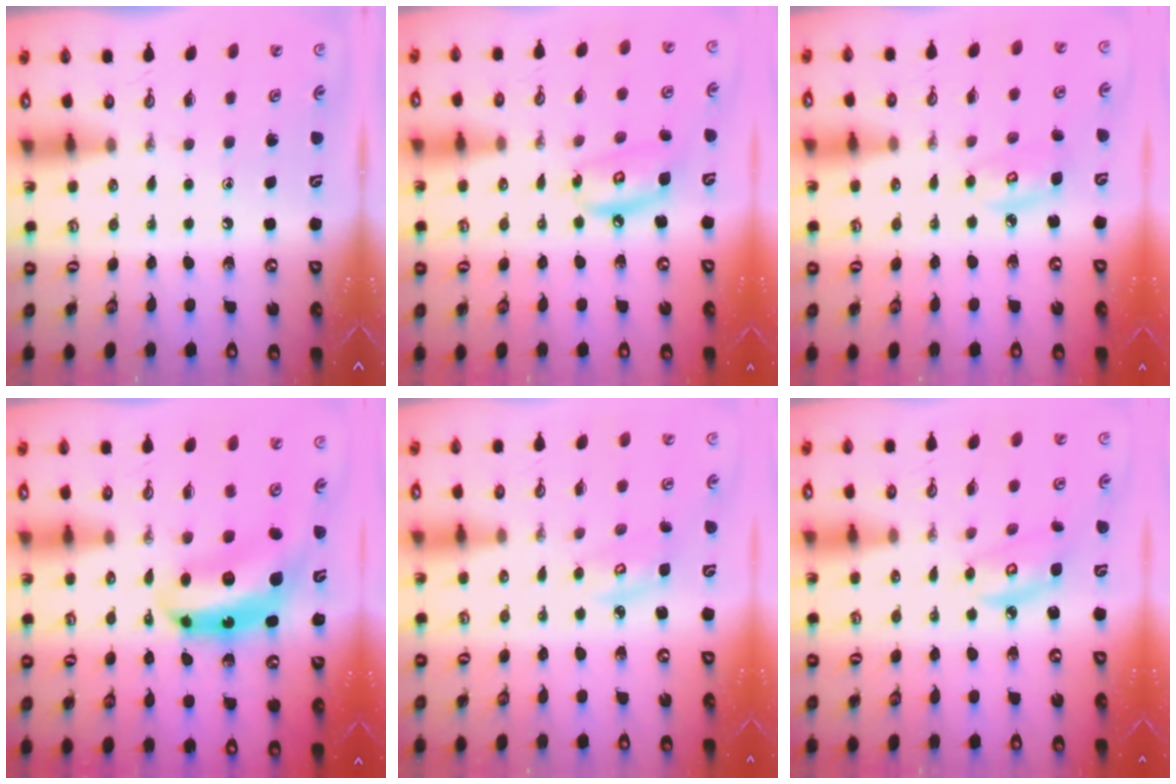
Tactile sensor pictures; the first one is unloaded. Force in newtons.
{"total": 8.1, "press": 8.1, "slide": 0.6}
{"total": 4.3, "press": 4.3, "slide": 0.2}
{"total": 8.4, "press": 8.3, "slide": 0.9}
{"total": 3.4, "press": 3.4, "slide": 0.3}
{"total": 5.2, "press": 5.2, "slide": 0.2}